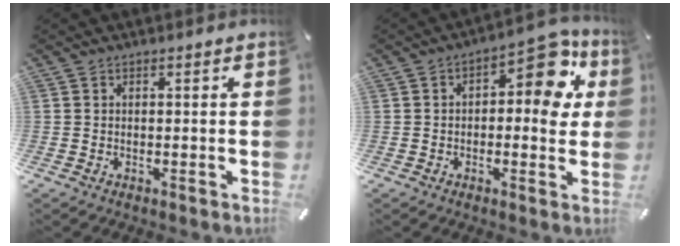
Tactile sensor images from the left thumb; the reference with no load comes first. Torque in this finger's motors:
{"motor_torque": [0.31, 0.28, 0.55, 0.41, -0.02]}